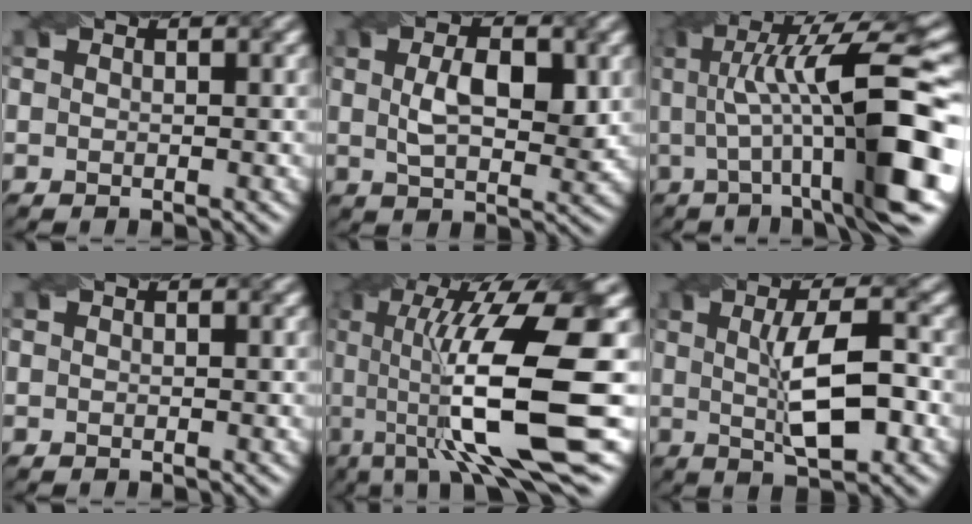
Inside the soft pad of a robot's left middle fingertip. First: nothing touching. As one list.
[{"total": 5.0, "force": [0.9, 2.5, 4.3], "torque": [-0.083, 0.000, 0.018]}, {"total": 14.6, "force": [1.4, 3.3, 14.1], "torque": [-0.211, 0.015, 0.026]}, {"total": 0.0}, {"total": 14.1, "force": [-0.7, 3.5, 13.6], "torque": [-0.234, 0.004, -0.006]}, {"total": 6.7, "force": [0.1, 1.9, 6.5], "torque": [-0.104, 0.007, 0.002]}]